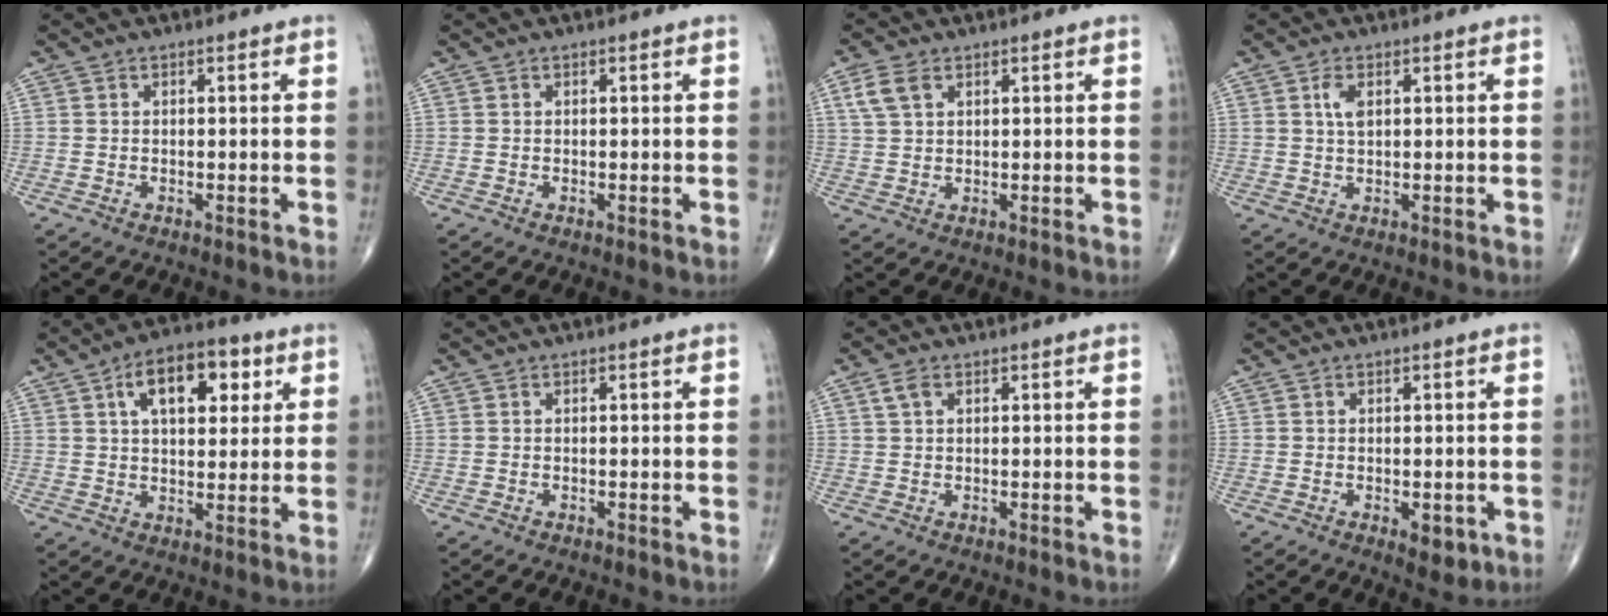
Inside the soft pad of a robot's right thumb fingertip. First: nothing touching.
{"total": 0.0}
{"total": 4.4, "force": [2.0, 2.7, 2.8], "torque": [-0.059, 0.005, 0.046]}
{"total": 3.0, "force": [1.0, 1.5, 2.4], "torque": [-0.045, 0.000, 0.020]}
{"total": 12.9, "force": [4.9, 6.9, 9.8], "torque": [-0.122, 0.001, 0.073]}
{"total": 0.0}
{"total": 2.1, "force": [0.9, 1.2, 1.4], "torque": [-0.030, 0.008, 0.021]}
{"total": 3.4, "force": [-1.1, 1.8, 2.8], "torque": [-0.024, -0.004, -0.008]}